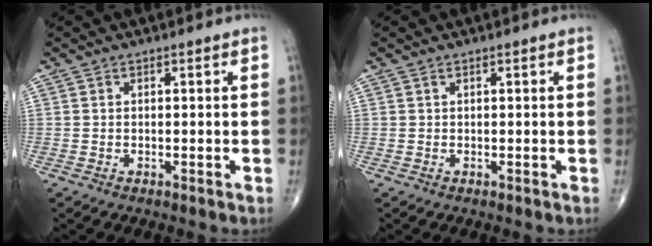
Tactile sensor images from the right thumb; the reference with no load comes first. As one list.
[{"total": 0.0}]